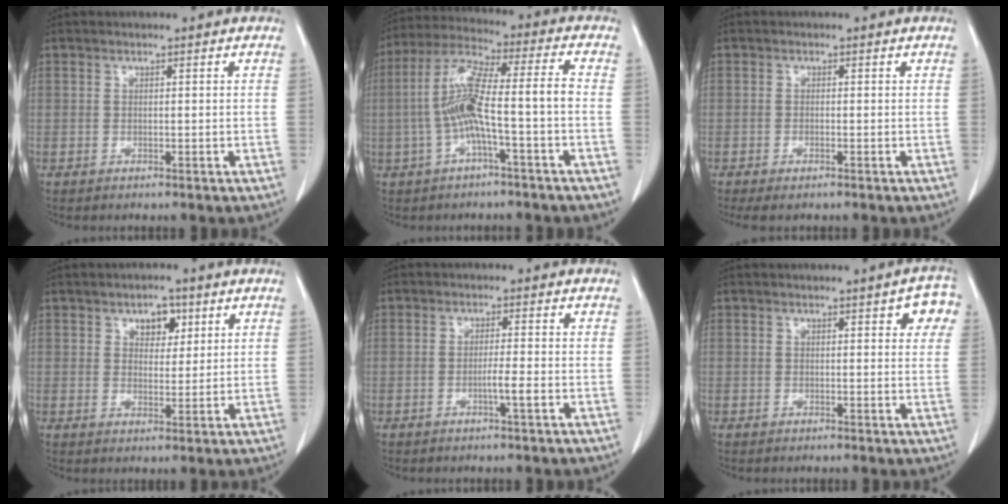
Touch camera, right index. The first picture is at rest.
{"total": 10.5, "force": [-2.2, 0.9, 10.2], "torque": [-0.211, 0.031, -0.044]}
{"total": 2.4, "force": [-1.7, 0.5, 1.6], "torque": [-0.025, -0.006, -0.027]}
{"total": 4.2, "force": [2.2, 2.5, 2.6], "torque": [-0.033, 0.004, 0.034]}
{"total": 2.6, "force": [-1.0, -0.3, 2.4], "torque": [-0.043, -0.002, -0.018]}
{"total": 4.6, "force": [2.1, 1.4, 3.9], "torque": [-0.031, 0.006, 0.015]}